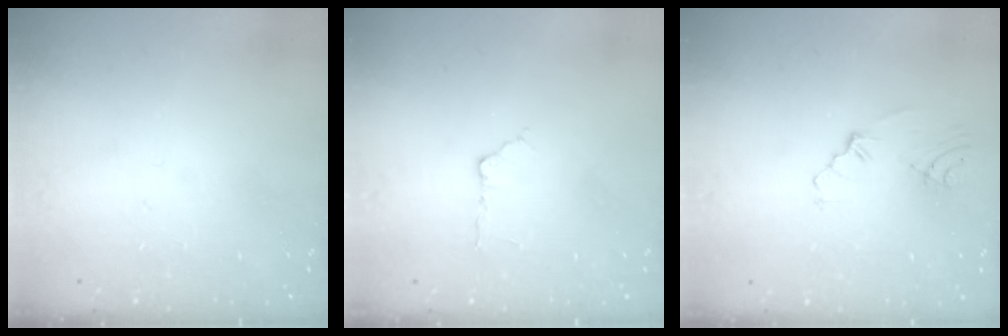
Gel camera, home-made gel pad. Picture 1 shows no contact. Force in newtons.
{"total": 4.5, "press": 4.5, "slide": 0.6}
{"total": 4.8, "press": 1.7, "slide": 4.5}